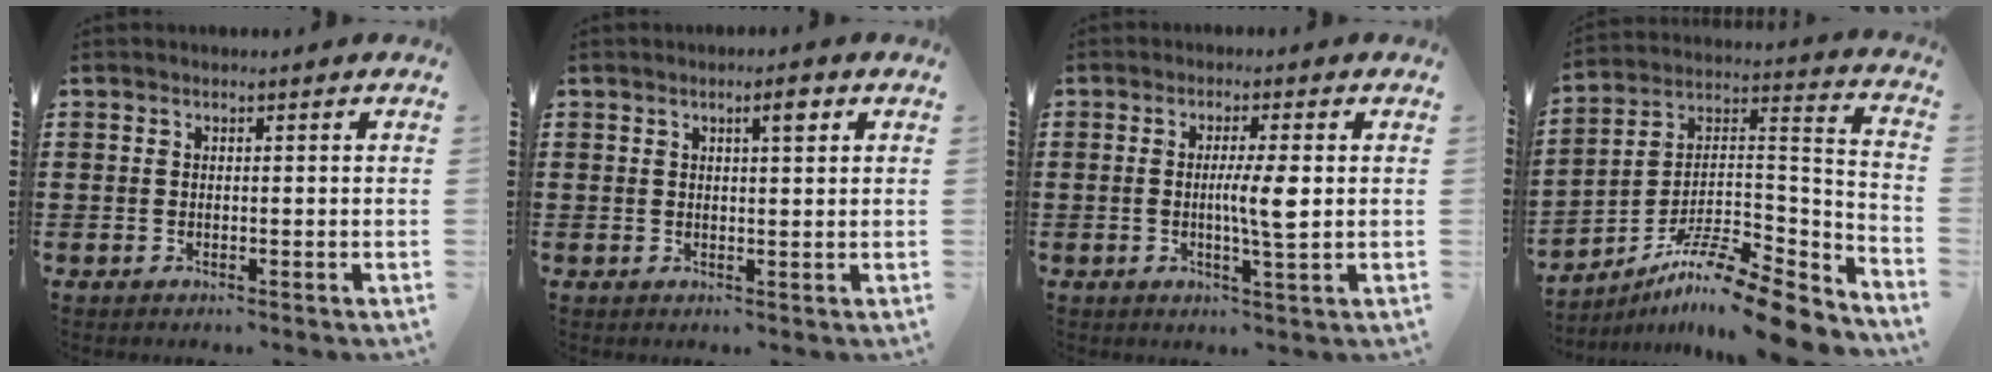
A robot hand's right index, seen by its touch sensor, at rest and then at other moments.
{"total": 2.9, "force": [1.4, 0.6, 2.5], "torque": [-0.035, 0.001, 0.018]}
{"total": 5.2, "force": [0.1, 0.4, 5.1], "torque": [-0.092, -0.005, -0.003]}
{"total": 11.8, "force": [-9.7, 1.5, 6.7], "torque": [-0.108, 0.012, -0.186]}